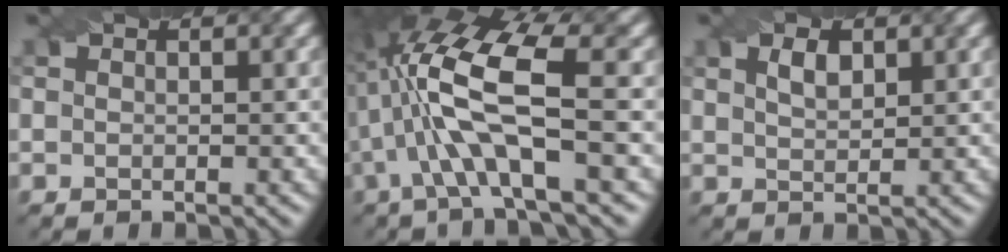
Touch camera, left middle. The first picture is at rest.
{"total": 8.5, "force": [-0.2, 2.4, 8.1], "torque": [-0.168, 0.015, -0.006]}
{"total": 1.8, "force": [1.0, 0.9, 1.2], "torque": [-0.026, 0.003, 0.021]}